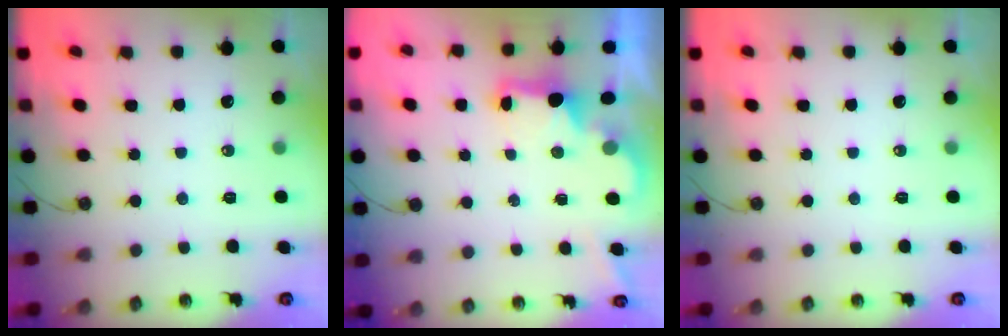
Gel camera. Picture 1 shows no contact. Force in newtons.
{"total": 2.3, "press": 2.2, "slide": 0.8}
{"total": 0.0}